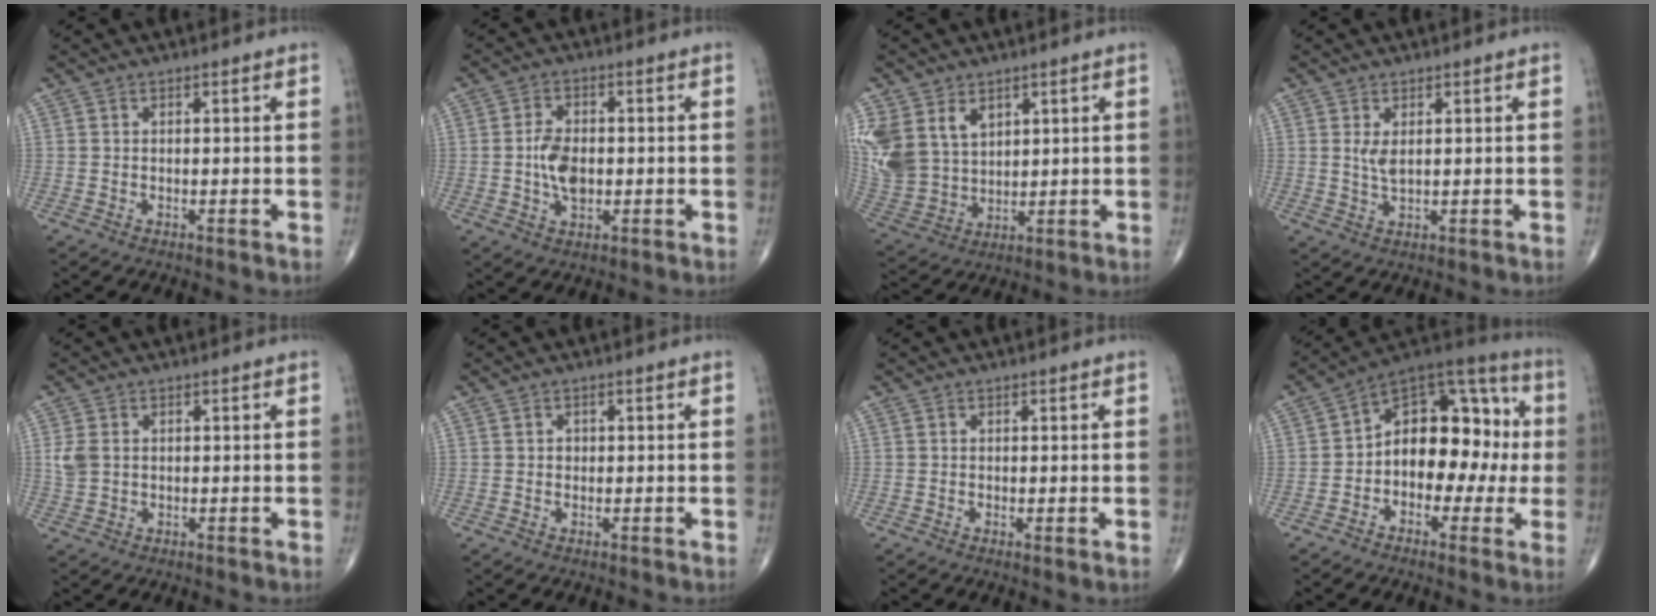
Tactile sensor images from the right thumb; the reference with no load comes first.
{"total": 6.4, "force": [-0.5, 3.9, 5.0], "torque": [-0.086, 0.001, -0.010]}
{"total": 16.9, "force": [6.5, 12.5, 9.3], "torque": [-0.216, -0.002, 0.152]}
{"total": 2.5, "force": [0.8, 1.0, 2.2], "torque": [-0.041, -0.008, 0.020]}
{"total": 3.2, "force": [0.5, 2.4, 2.0], "torque": [-0.043, 0.002, 0.013]}
{"total": 1.0, "force": [0.1, 0.8, 0.4], "torque": [-0.003, 0.002, 0.002]}
{"total": 0.8, "force": [0.0, 0.1, 0.8], "torque": [-0.017, -0.005, -0.001]}
{"total": 17.2, "force": [-0.8, 11.0, 13.2], "torque": [-0.144, 0.057, -0.025]}